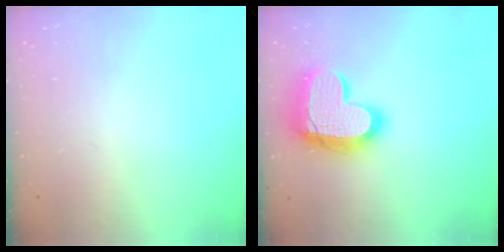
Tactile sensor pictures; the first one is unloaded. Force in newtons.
{"total": 19.3, "press": 19.2, "slide": 1.6}